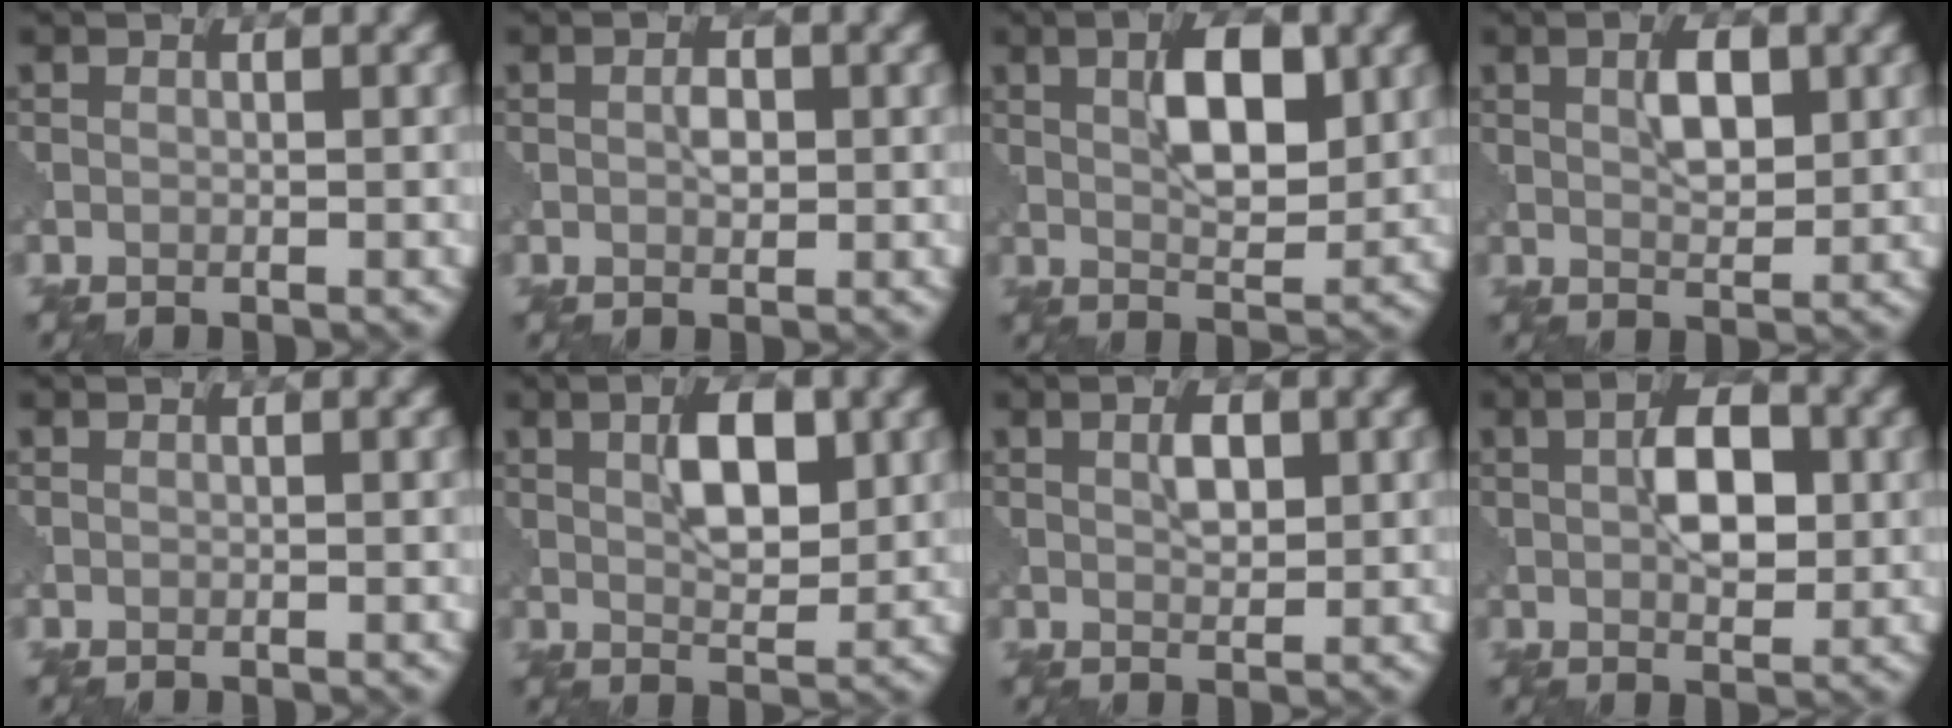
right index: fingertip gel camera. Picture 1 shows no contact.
{"total": 1.5, "force": [0.3, 0.8, 1.2], "torque": [-0.018, 0.000, 0.007]}
{"total": 6.0, "force": [1.8, 2.4, 5.2], "torque": [-0.080, 0.003, 0.032]}
{"total": 3.2, "force": [1.2, 1.4, 2.6], "torque": [-0.045, 0.001, 0.024]}
{"total": 0.0}
{"total": 5.1, "force": [1.6, 2.1, 4.3], "torque": [-0.071, 0.002, 0.030]}
{"total": 2.1, "force": [0.9, 0.9, 1.7], "torque": [-0.030, 0.001, 0.018]}
{"total": 4.9, "force": [0.9, 2.4, 4.1], "torque": [-0.067, 0.002, 0.014]}